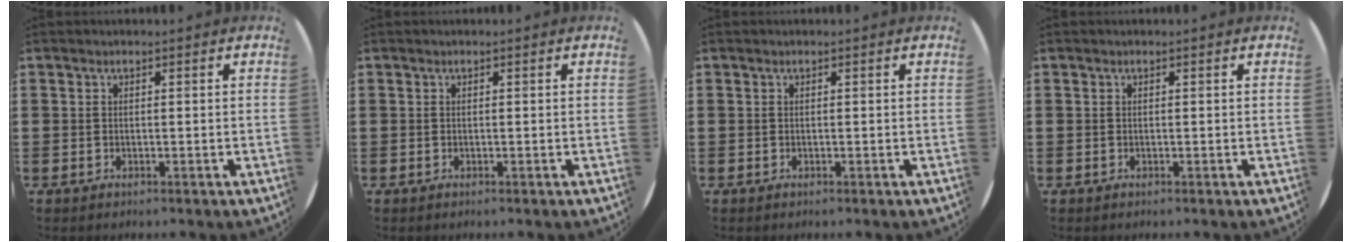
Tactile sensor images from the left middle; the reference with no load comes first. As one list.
[{"total": 0.0}, {"total": 0.0}, {"total": 0.0}]